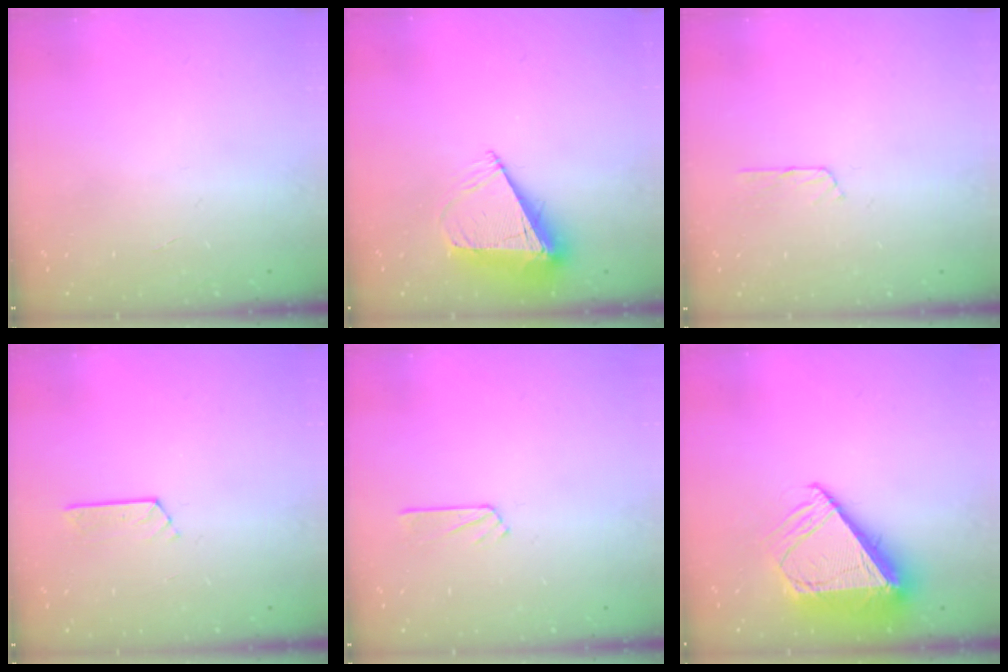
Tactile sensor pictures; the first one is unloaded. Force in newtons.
{"total": 9.5, "press": 9.5, "slide": 0.9}
{"total": 2.7, "press": 2.7, "slide": 0.3}
{"total": 3.5, "press": 3.5, "slide": 0.4}
{"total": 2.5, "press": 2.5, "slide": 0.2}
{"total": 11.4, "press": 11.3, "slide": 1.6}